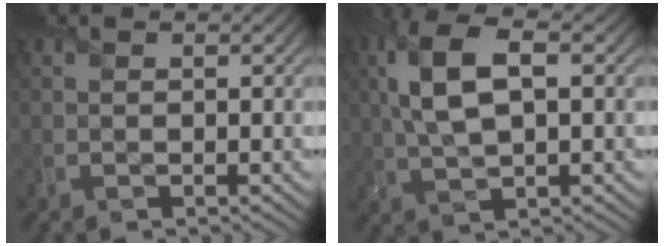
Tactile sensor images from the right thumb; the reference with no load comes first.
{"total": 9.9, "force": [1.9, 4.5, 8.6], "torque": [-0.205, 0.013, 0.030]}